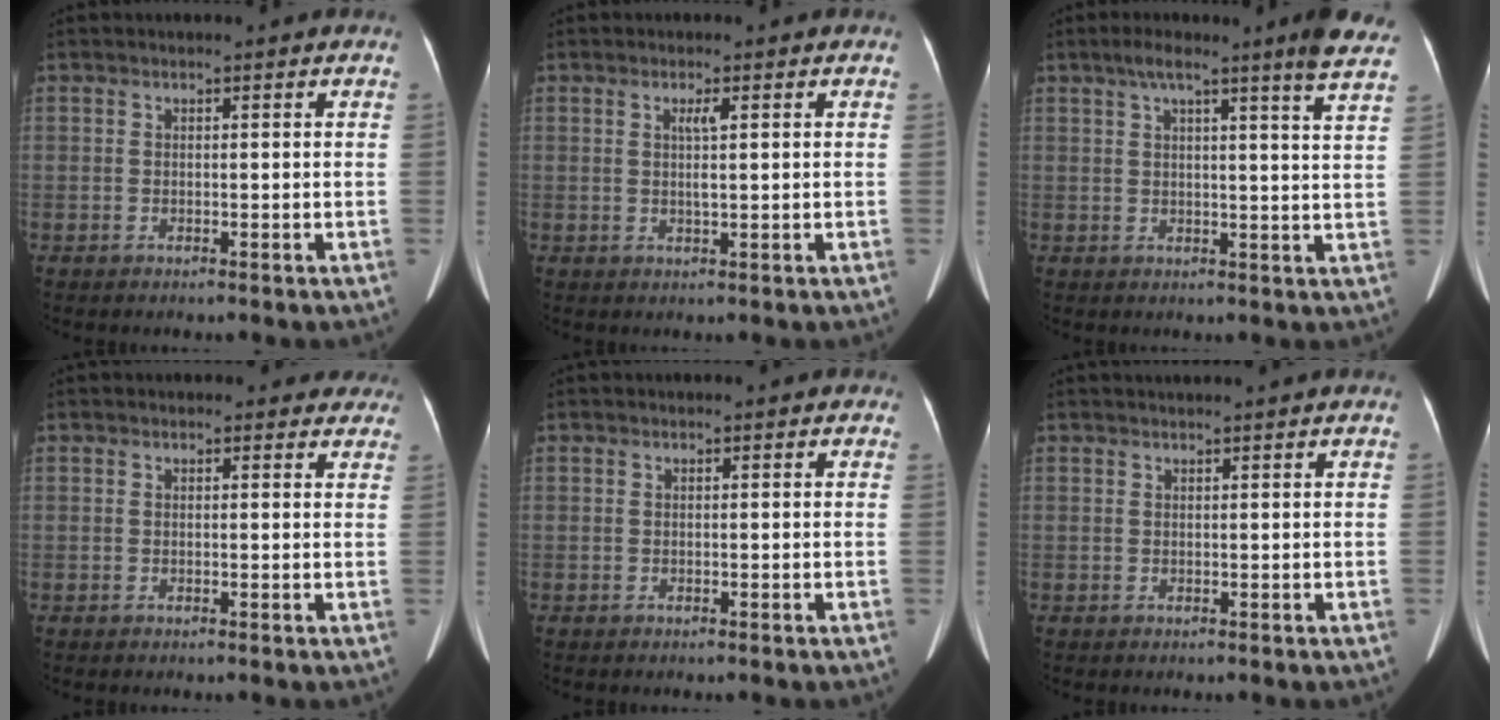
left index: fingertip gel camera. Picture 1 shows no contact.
{"total": 2.0, "force": [0.5, 0.1, 2.0], "torque": [-0.038, 0.004, 0.009]}
{"total": 11.6, "force": [8.7, -0.5, 7.6], "torque": [-0.098, 0.003, 0.091]}
{"total": 3.6, "force": [3.1, 1.9, 0.2], "torque": [0.019, -0.006, 0.014]}
{"total": 0.0}
{"total": 1.8, "force": [1.7, -0.4, 0.6], "torque": [-0.006, 0.015, 0.029]}